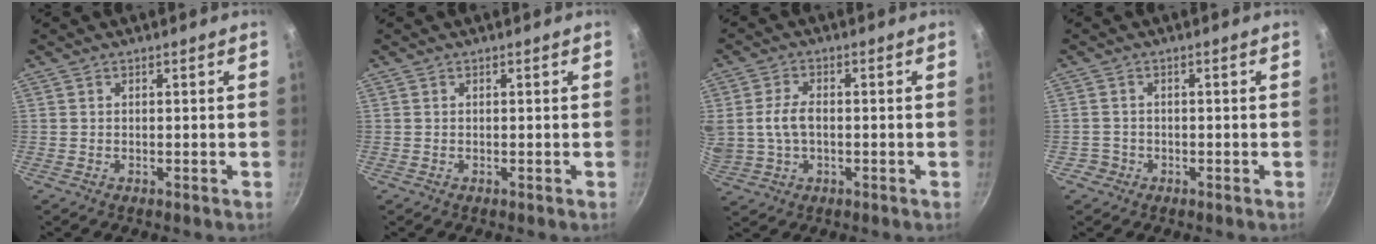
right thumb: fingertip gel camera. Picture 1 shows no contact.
{"total": 0.0}
{"total": 8.4, "force": [0.1, 5.5, 6.3], "torque": [-0.127, 0.009, 0.000]}
{"total": 2.1, "force": [-0.9, 1.9, 0.2], "torque": [0.007, 0.018, -0.010]}